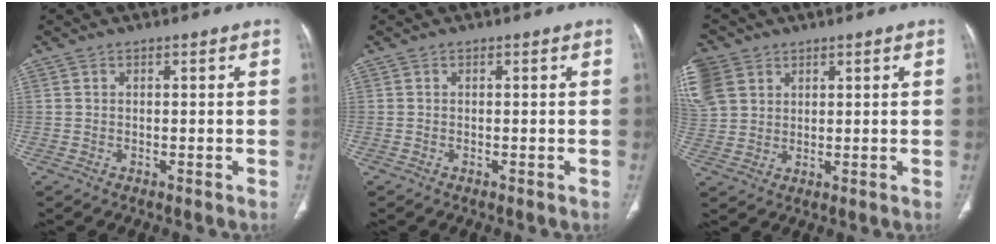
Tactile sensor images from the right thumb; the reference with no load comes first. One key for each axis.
{"total": 0.0}
{"total": 16.3, "fx": 7.0, "fy": 12.8, "fz": 7.2, "tx": -0.218, "ty": 0.031, "tz": 0.152}